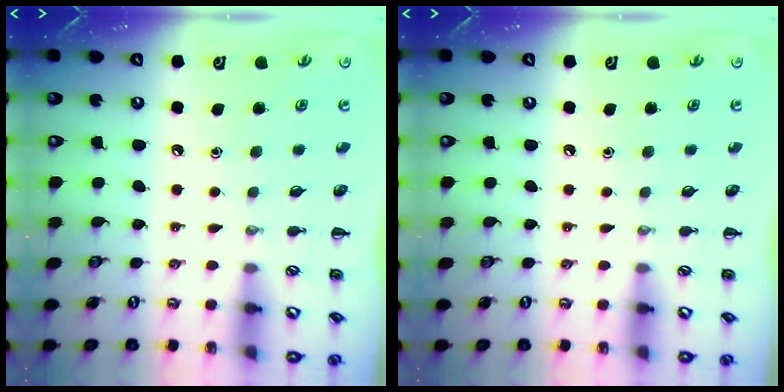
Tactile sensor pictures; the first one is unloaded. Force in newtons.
{"total": 0.0}